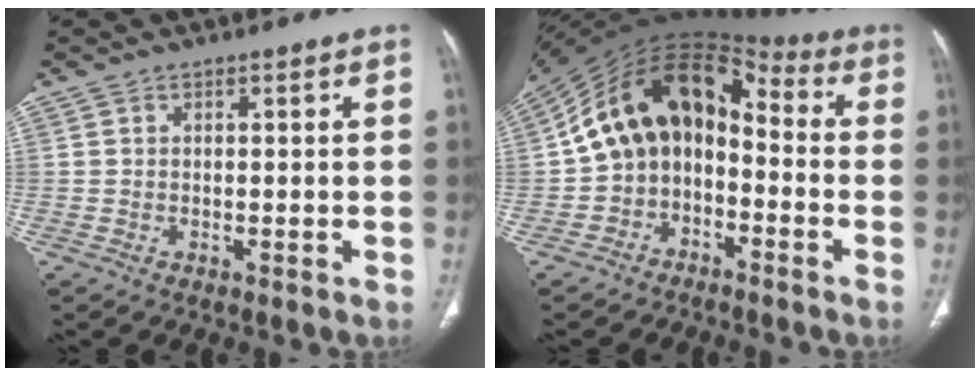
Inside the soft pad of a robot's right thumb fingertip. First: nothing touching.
{"total": 15.9, "force": [-2.0, 11.5, 10.8], "torque": [-0.153, 0.082, -0.045]}